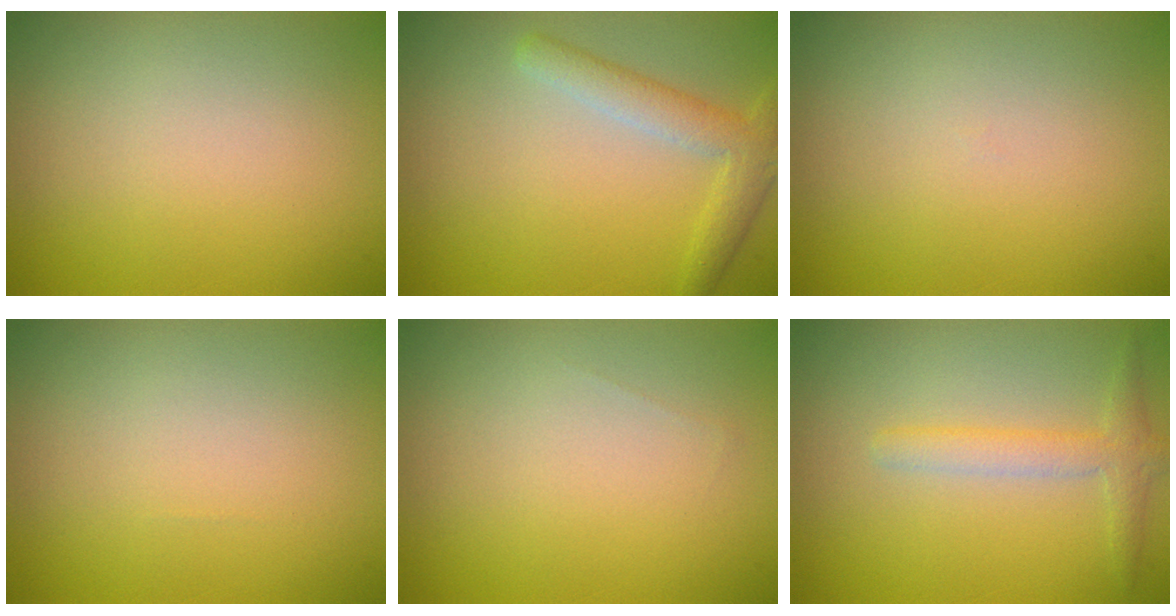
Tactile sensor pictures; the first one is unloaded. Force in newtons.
{"total": 3.4, "press": 3.4, "slide": 0.2}
{"total": 0.0}
{"total": 0.0}
{"total": 0.0}
{"total": 2.4, "press": 2.4, "slide": 0.1}